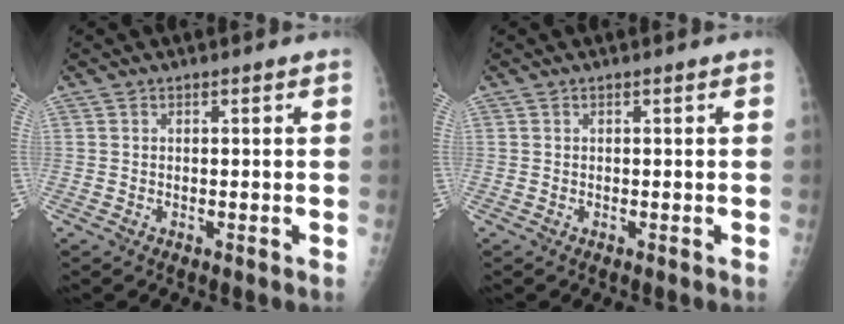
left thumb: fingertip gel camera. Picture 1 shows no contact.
{"total": 0.0}